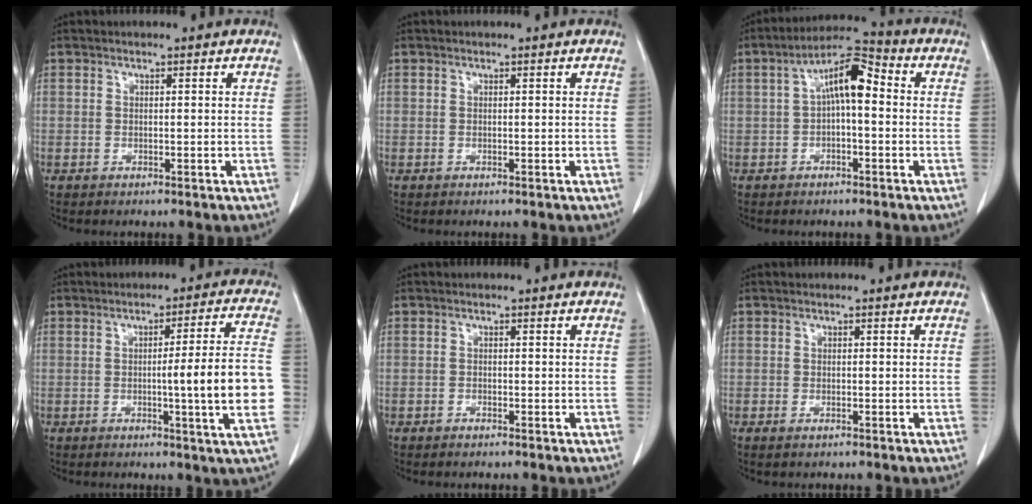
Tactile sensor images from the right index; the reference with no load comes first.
{"total": 0.0}
{"total": 7.7, "force": [1.0, 2.2, 7.3], "torque": [-0.131, 0.031, 0.010]}
{"total": 11.8, "force": [-1.9, -1.1, 11.6], "torque": [-0.156, -0.002, -0.031]}
{"total": 0.5, "force": [-0.5, 0.1, 0.2], "torque": [-0.006, -0.001, -0.009]}
{"total": 0.7, "force": [-0.5, 0.3, 0.5], "torque": [-0.010, -0.001, -0.004]}